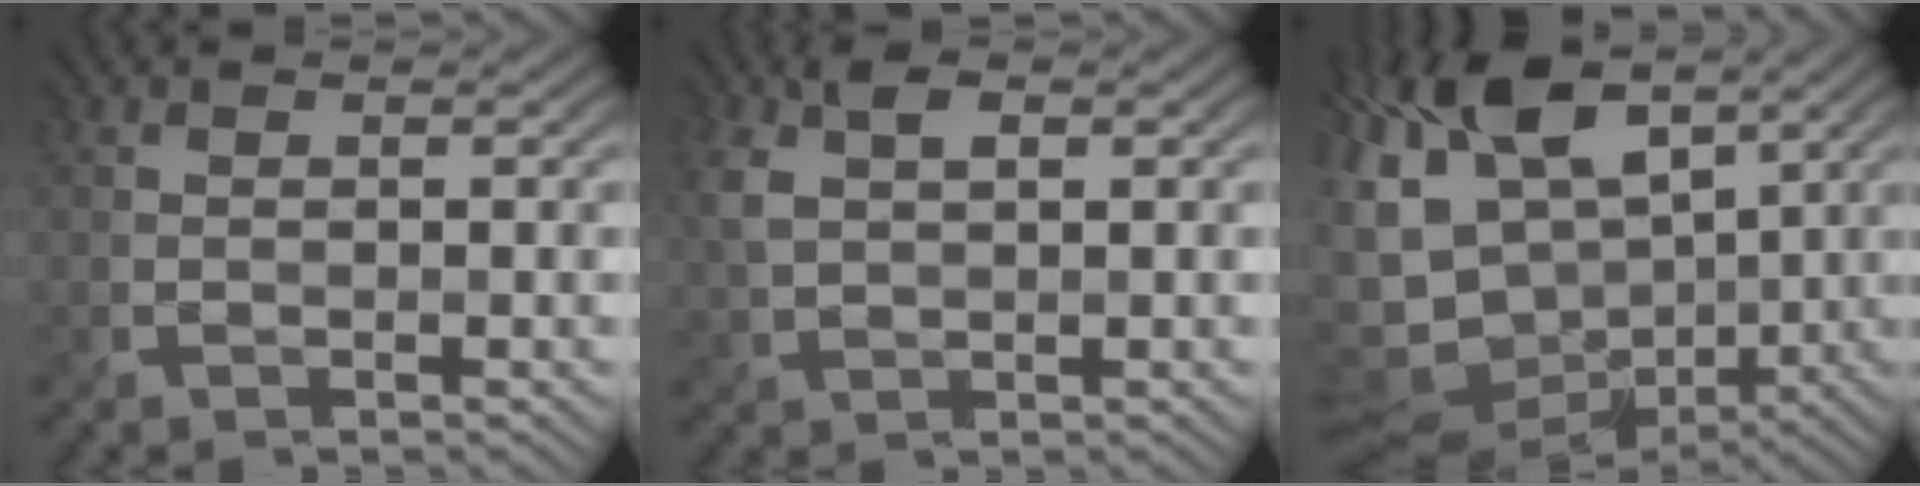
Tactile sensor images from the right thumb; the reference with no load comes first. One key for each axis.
{"total": 4.8, "fx": 1.4, "fy": 2.7, "fz": 3.8, "tx": -0.086, "ty": 0.007, "tz": 0.021}
{"total": 14.8, "fx": 4.6, "fy": 9.1, "fz": 10.7, "tx": -0.248, "ty": -0.004, "tz": 0.092}